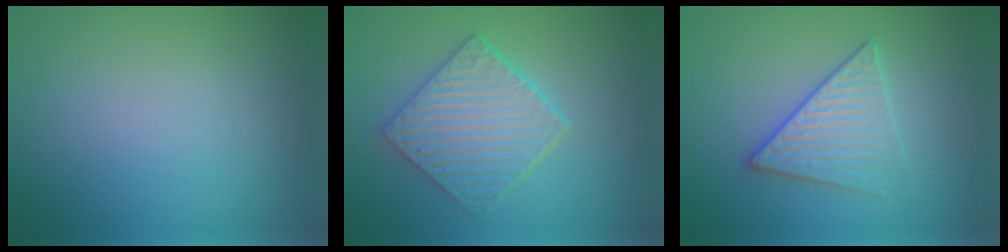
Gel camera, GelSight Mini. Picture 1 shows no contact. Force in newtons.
{"total": 4.7, "press": 4.0, "slide": 2.4}
{"total": 3.4, "press": 3.2, "slide": 1.1}